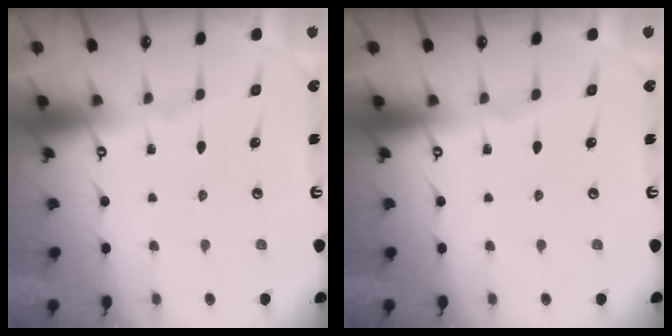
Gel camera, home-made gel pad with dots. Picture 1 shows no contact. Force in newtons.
{"total": 0.0}